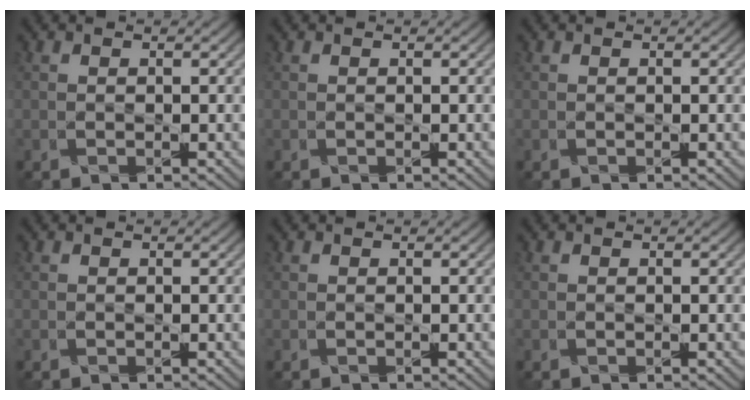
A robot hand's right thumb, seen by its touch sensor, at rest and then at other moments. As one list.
[{"total": 0.0}, {"total": 0.0}, {"total": 0.0}, {"total": 0.0}, {"total": 0.0}]